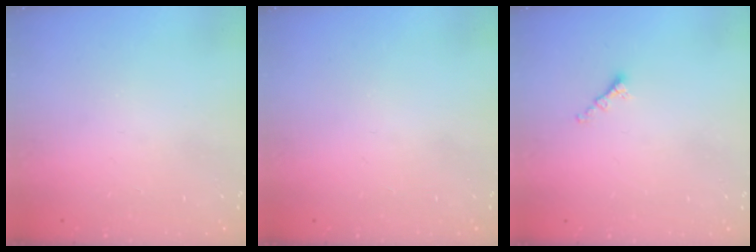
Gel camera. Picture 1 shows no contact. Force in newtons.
{"total": 0.0}
{"total": 1.4, "press": 1.3, "slide": 0.5}